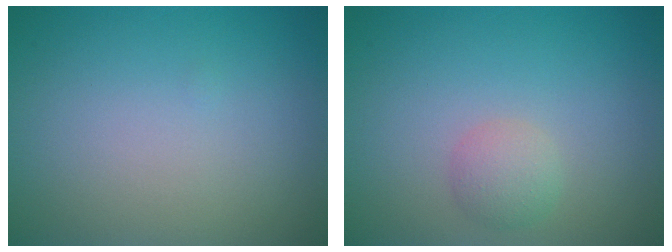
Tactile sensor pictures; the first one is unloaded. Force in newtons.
{"total": 1.8, "press": 1.8, "slide": 0.1}